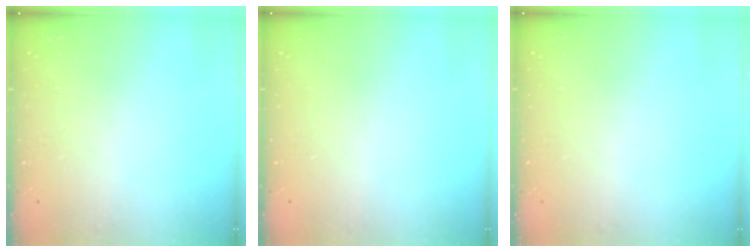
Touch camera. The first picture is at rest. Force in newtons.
{"total": 0.0}
{"total": 0.0}